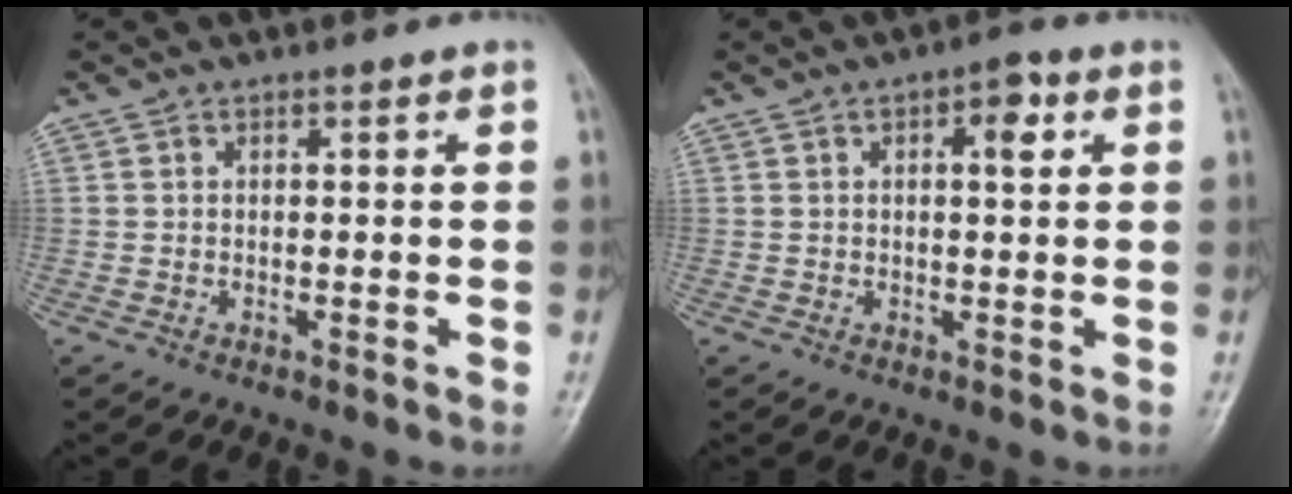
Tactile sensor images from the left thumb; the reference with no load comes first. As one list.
[{"total": 4.1, "force": [1.4, 1.7, 3.5], "torque": [-0.040, 0.004, 0.014]}]